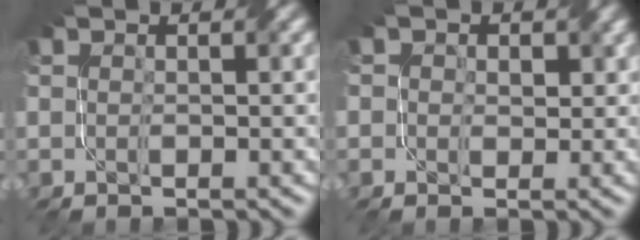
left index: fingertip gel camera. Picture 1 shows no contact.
{"total": 2.5, "force": [0.9, 2.0, 1.2], "torque": [-0.017, -0.003, 0.004]}